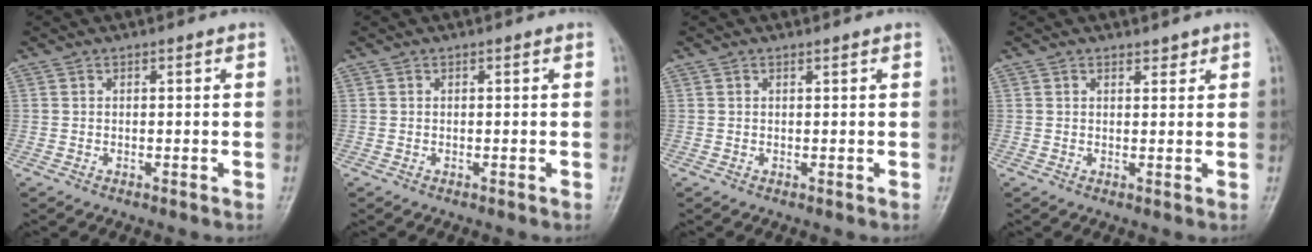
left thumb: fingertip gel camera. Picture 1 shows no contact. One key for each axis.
{"total": 0.0}
{"total": 0.0}
{"total": 1.5, "fx": 1.2, "fy": 0.8, "fz": 0.4, "tx": 0.005, "ty": -0.008, "tz": 0.015}